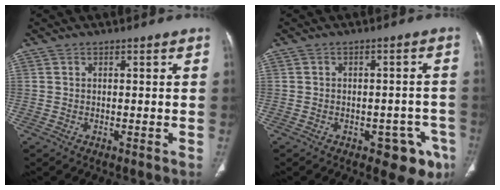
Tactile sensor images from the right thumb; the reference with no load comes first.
{"total": 7.6, "force": [-4.1, 4.1, 5.0], "torque": [-0.027, 0.021, -0.048]}